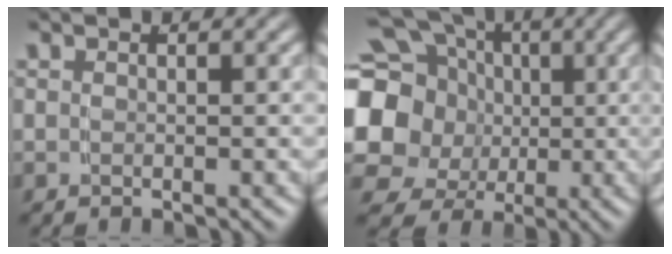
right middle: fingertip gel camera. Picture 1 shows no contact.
{"total": 13.8, "force": [1.5, 11.8, 7.1], "torque": [-0.138, -0.020, 0.012]}